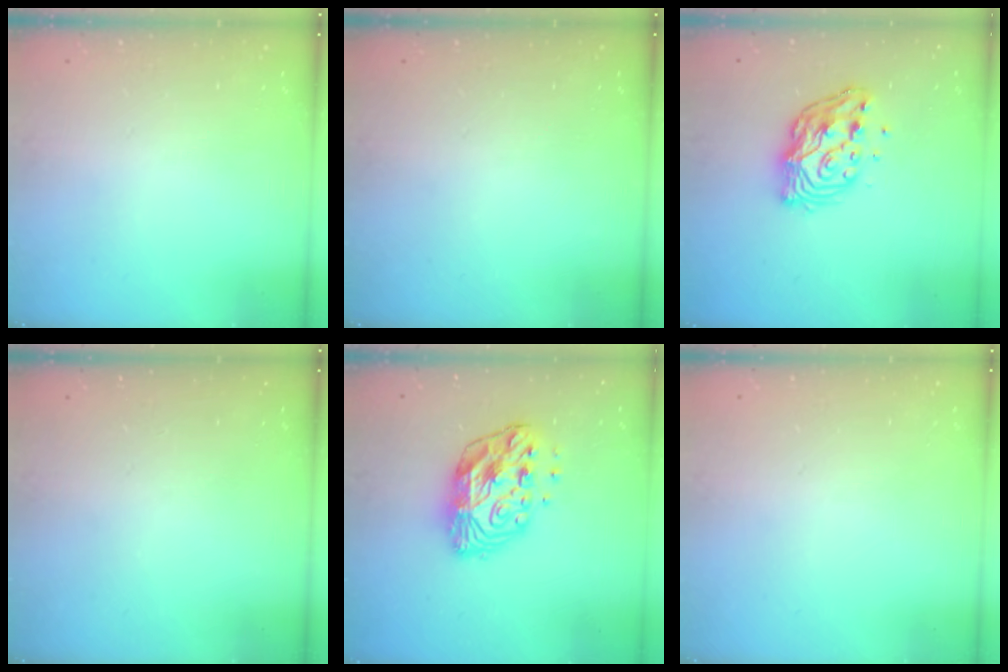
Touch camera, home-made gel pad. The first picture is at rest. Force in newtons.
{"total": 0.0}
{"total": 13.8, "press": 13.7, "slide": 1.6}
{"total": 0.0}
{"total": 12.5, "press": 12.5, "slide": 0.9}
{"total": 0.0}